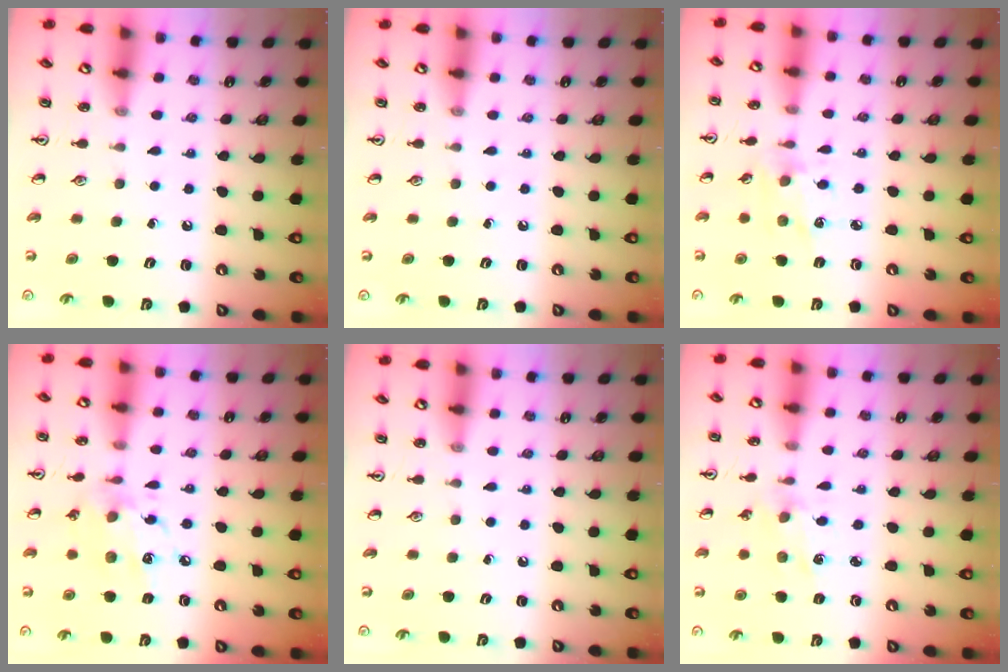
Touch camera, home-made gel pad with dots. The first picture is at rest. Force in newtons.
{"total": 0.0}
{"total": 2.9, "press": 2.9, "slide": 0.7}
{"total": 10.4, "press": 10.4, "slide": 0.6}
{"total": 0.0}
{"total": 1.3, "press": 1.3, "slide": 0.2}